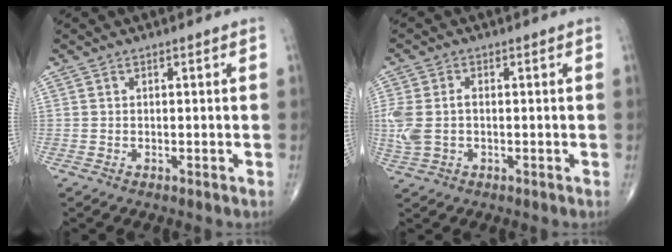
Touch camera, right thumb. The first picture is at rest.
{"total": 6.6, "force": [-0.2, 4.2, 5.1], "torque": [-0.136, 0.015, -0.001]}